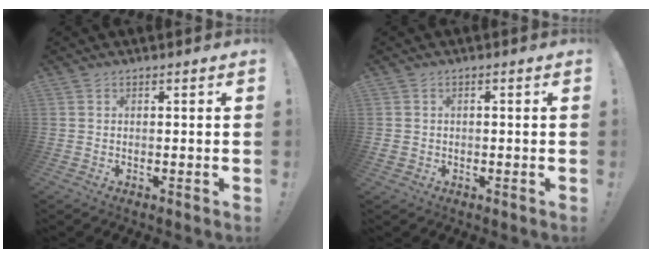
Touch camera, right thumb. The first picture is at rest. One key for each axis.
{"total": 1.5, "fx": -0.6, "fy": 1.3, "fz": 0.6, "tx": -0.012, "ty": 0.003, "tz": -0.010}